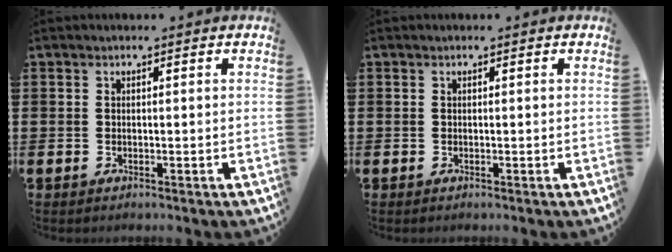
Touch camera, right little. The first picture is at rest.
{"total": 0.0}